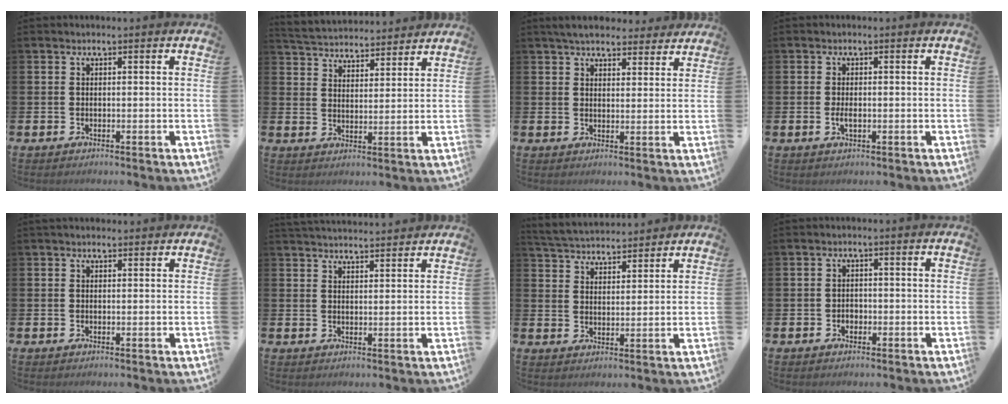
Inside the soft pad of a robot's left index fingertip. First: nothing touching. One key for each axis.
{"total": 4.9, "fx": 4.8, "fy": 0.9, "fz": -0.1, "tx": -0.021, "ty": -0.032, "tz": 0.086}
{"total": 5.1, "fx": 4.8, "fy": 1.4, "fz": 1.0, "tx": -0.030, "ty": -0.017, "tz": 0.087}
{"total": 1.8, "fx": -0.2, "fy": 0.8, "fz": 1.6, "tx": -0.028, "ty": -0.001, "tz": -0.005}
{"total": 1.3, "fx": 1.1, "fy": 0.6, "fz": 0.3, "tx": 0.004, "ty": 0.002, "tz": 0.018}
{"total": 3.5, "fx": 3.5, "fy": 0.2, "fz": 0.1, "tx": 0.001, "ty": -0.023, "tz": 0.063}
{"total": 4.7, "fx": 4.7, "fy": 0.7, "fz": 0.0, "tx": -0.021, "ty": -0.026, "tz": 0.084}
{"total": 1.2, "fx": -0.4, "fy": 1.1, "fz": 0.5, "tx": -0.009, "ty": 0.003, "tz": -0.011}